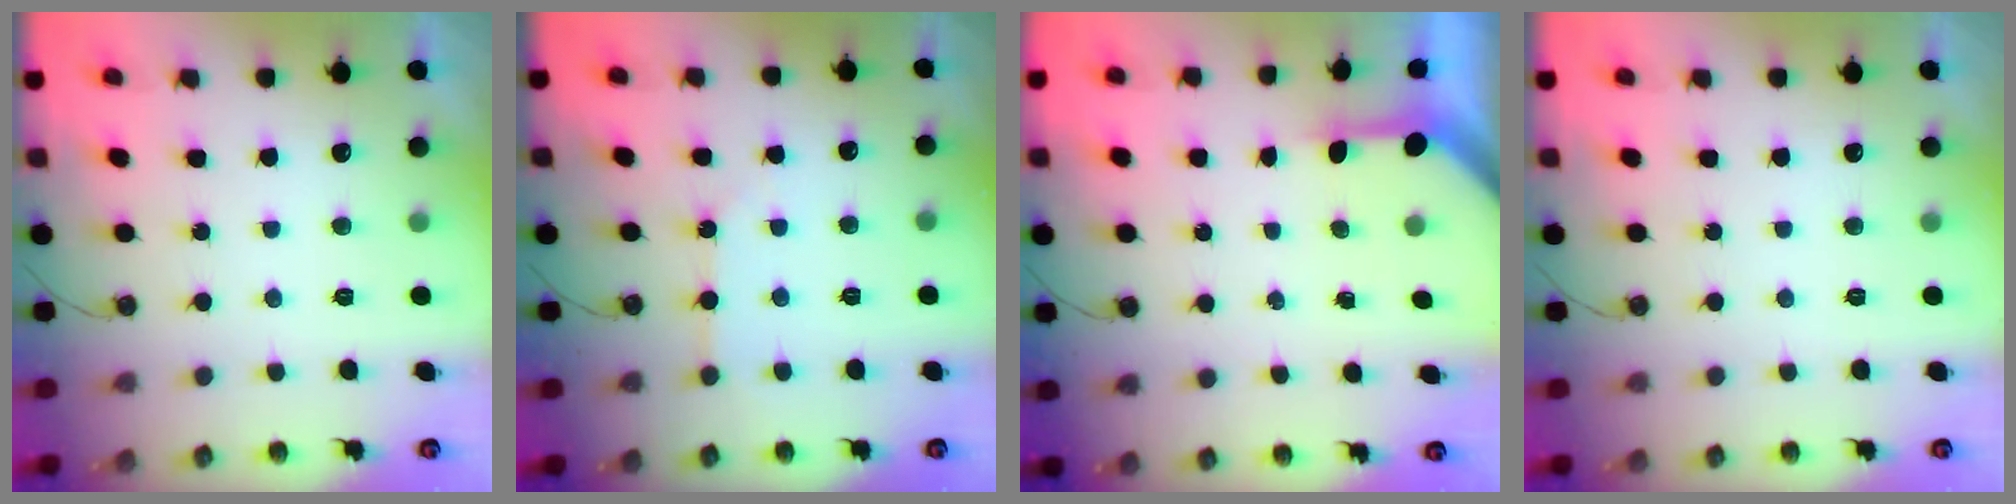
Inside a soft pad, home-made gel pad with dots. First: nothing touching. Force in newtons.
{"total": 4.0, "press": 3.9, "slide": 0.6}
{"total": 3.3, "press": 3.3, "slide": 0.3}
{"total": 0.0}